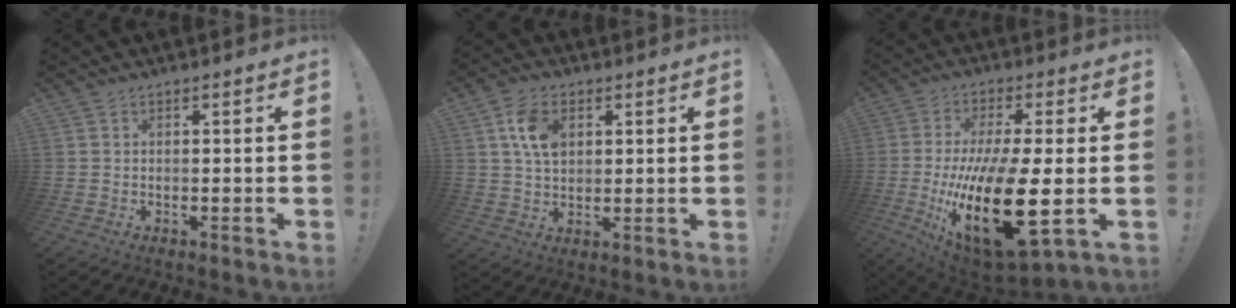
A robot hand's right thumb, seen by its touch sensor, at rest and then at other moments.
{"total": 9.2, "force": [2.9, 6.2, 6.2], "torque": [-0.105, 0.004, 0.057]}
{"total": 23.7, "force": [-4.5, 8.3, 21.8], "torque": [-0.421, -0.004, -0.067]}